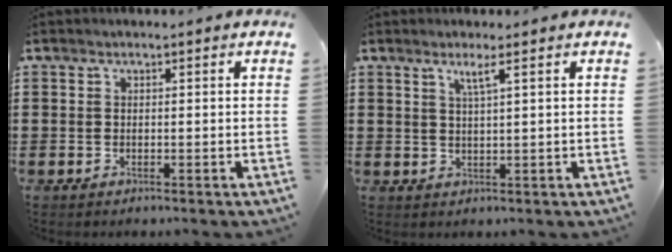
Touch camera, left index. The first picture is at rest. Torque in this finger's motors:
{"motor_torque": [2.14, -0.01, 0.15, 0.08]}